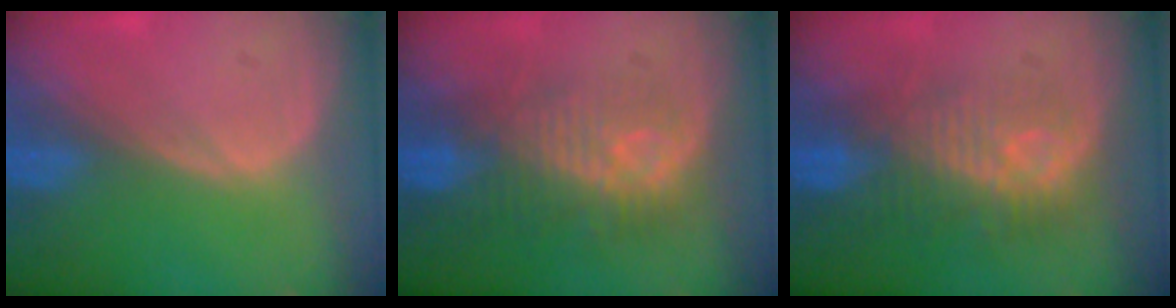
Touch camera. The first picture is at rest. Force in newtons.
{"total": 9.1, "press": 8.9, "slide": 2.0}
{"total": 9.1, "press": 8.9, "slide": 2.0}